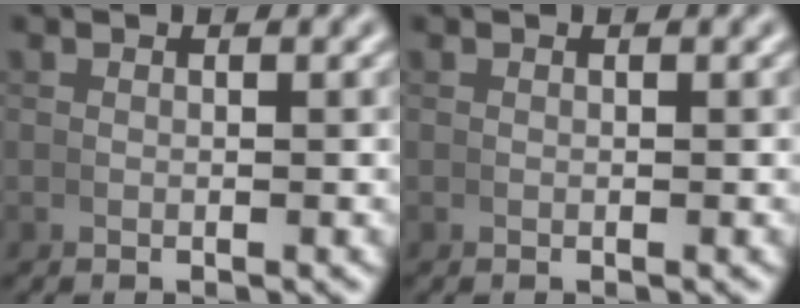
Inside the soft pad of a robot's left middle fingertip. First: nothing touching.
{"total": 0.0}